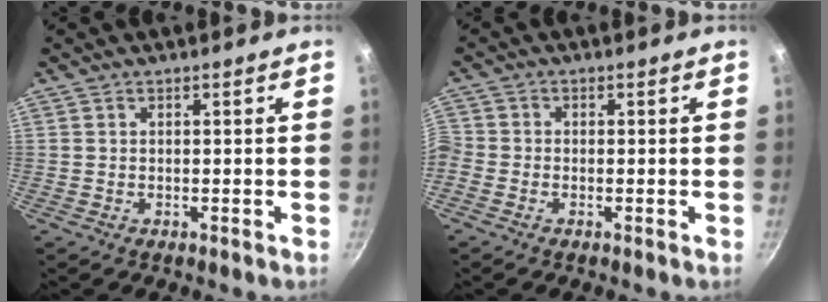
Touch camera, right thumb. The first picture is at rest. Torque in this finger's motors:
{"motor_torque": [0.71, 0.76, 0.79, -0.01, 0.31]}